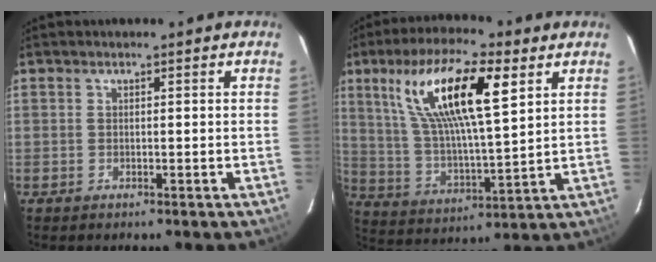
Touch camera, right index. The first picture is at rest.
{"total": 18.4, "force": [8.4, 5.1, 15.6], "torque": [-0.287, 0.017, 0.160]}